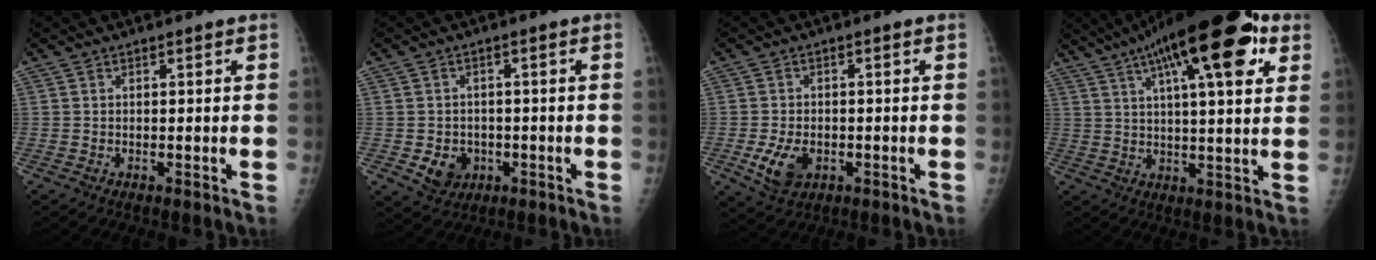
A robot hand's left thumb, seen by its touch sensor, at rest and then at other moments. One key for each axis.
{"total": 5.4, "fx": -1.6, "fy": 4.6, "fz": 2.4, "tx": -0.017, "ty": 0.005, "tz": -0.015}
{"total": 6.0, "fx": -1.9, "fy": 4.0, "fz": 4.1, "tx": -0.073, "ty": -0.001, "tz": -0.025}
{"total": 22.5, "fx": 11.0, "fy": 6.5, "fz": 18.4, "tx": -0.275, "ty": 0.000, "tz": 0.165}